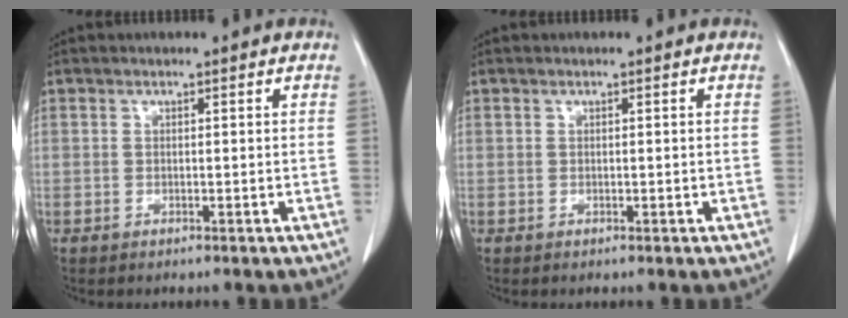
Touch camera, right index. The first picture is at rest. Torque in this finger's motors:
{"motor_torque": [-0.19, 0.03, -0.01, 0.00]}